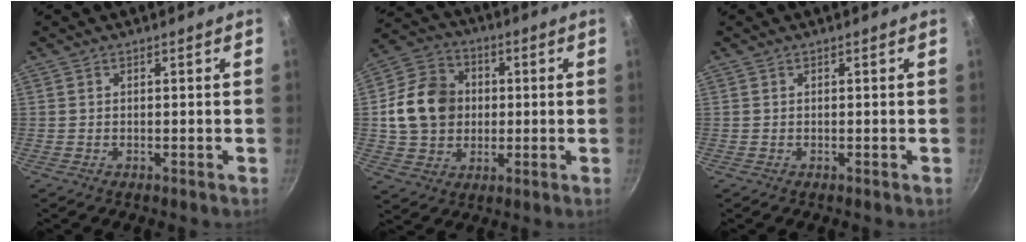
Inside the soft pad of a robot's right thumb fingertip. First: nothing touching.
{"total": 13.5, "force": [0.7, 11.2, 7.6], "torque": [-0.112, 0.017, 0.005]}
{"total": 0.0}